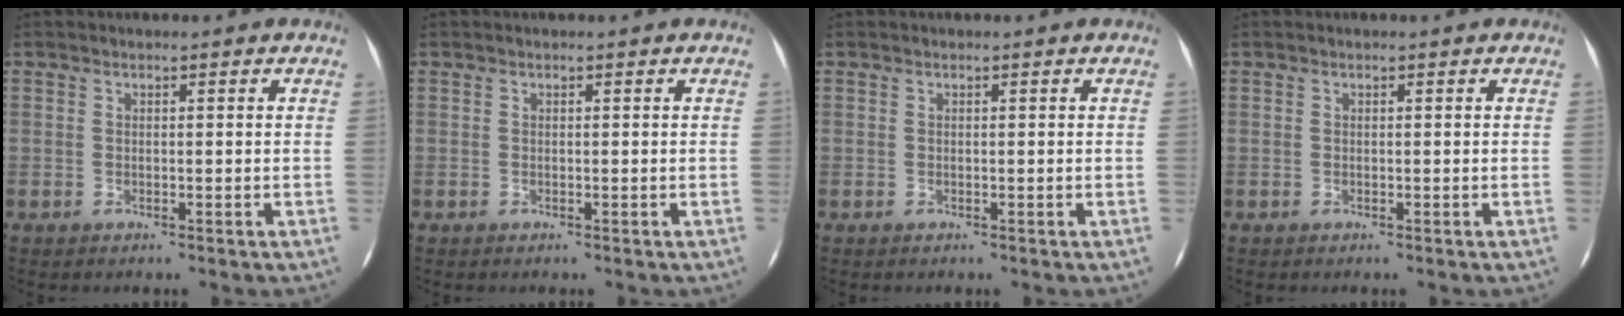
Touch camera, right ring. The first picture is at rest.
{"total": 0.0}
{"total": 0.0}
{"total": 0.0}